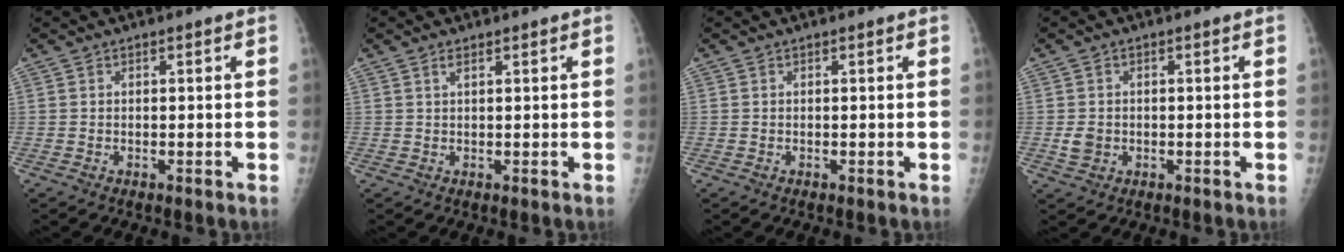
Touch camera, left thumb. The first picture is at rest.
{"total": 1.2, "force": [0.8, 0.4, 0.8], "torque": [-0.015, 0.001, 0.016]}
{"total": 0.0}
{"total": 3.0, "force": [-0.4, 2.5, 1.5], "torque": [-0.021, 0.001, -0.001]}